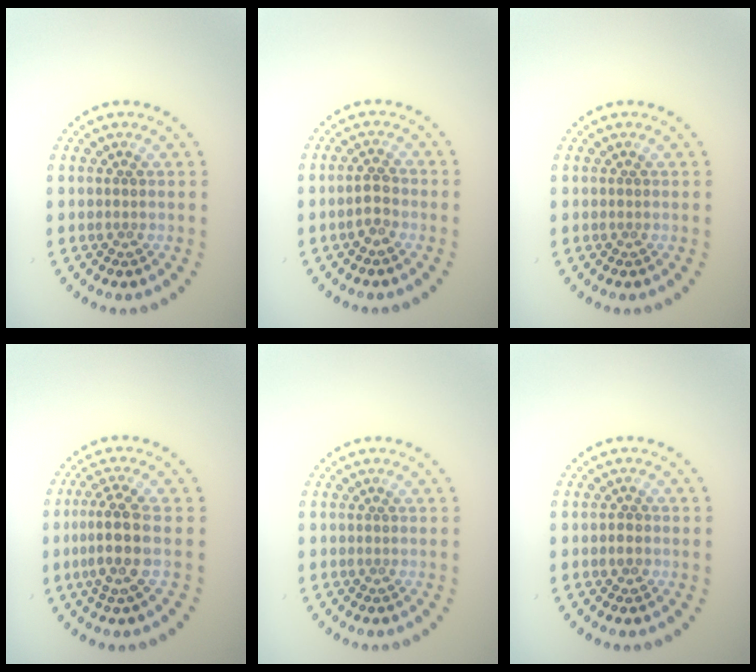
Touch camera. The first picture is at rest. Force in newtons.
{"total": 1.9, "press": 1.8, "slide": 0.5}
{"total": 0.0}
{"total": 3.6, "press": 3.1, "slide": 1.9}
{"total": 0.0}
{"total": 0.7, "press": 0.6, "slide": 0.3}